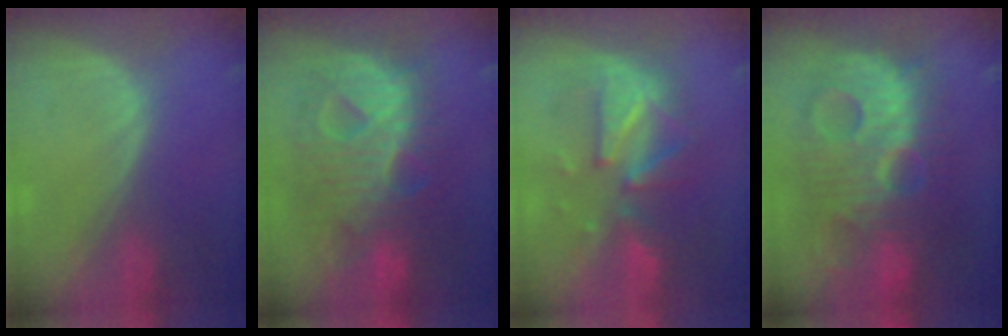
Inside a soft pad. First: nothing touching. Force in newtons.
{"total": 12.6, "press": 12.6, "slide": 1.2}
{"total": 8.3, "press": 8.3, "slide": 0.6}
{"total": 13.7, "press": 13.7, "slide": 1.2}